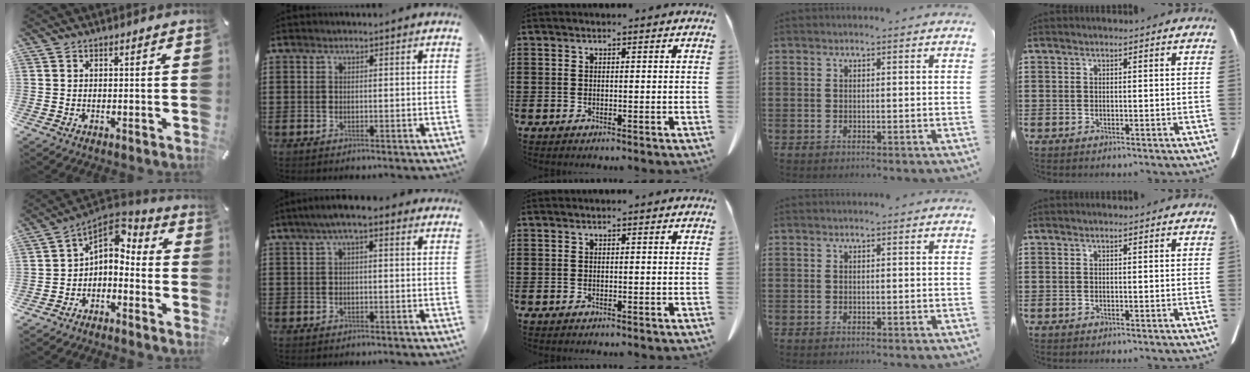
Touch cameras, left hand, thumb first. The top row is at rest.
{"thumb": {"total": 4.8, "force": [-0.3, 4.2, 2.3], "torque": [-0.043, -0.006, -0.009]}, "index": {"total": 3.2, "force": [0.6, 0.7, 3.0], "torque": [-0.055, 0.007, 0.007]}}